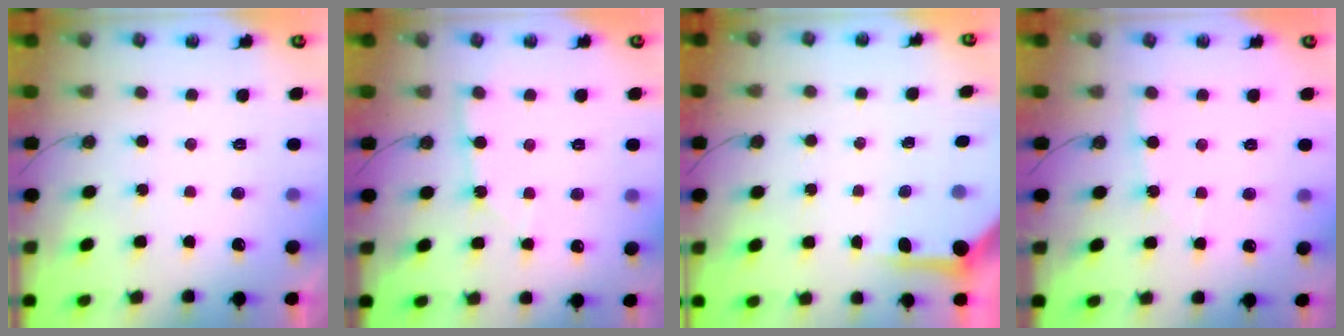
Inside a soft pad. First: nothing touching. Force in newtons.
{"total": 2.7, "press": 2.7, "slide": 0.3}
{"total": 5.0, "press": 4.9, "slide": 0.6}
{"total": 3.6, "press": 3.6, "slide": 0.4}